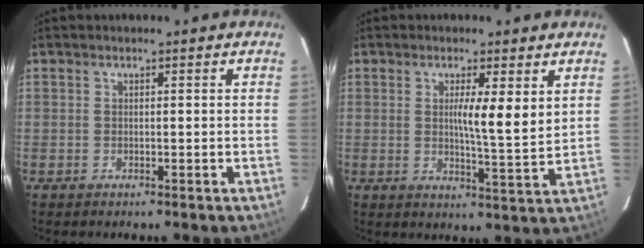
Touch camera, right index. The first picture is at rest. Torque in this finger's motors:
{"motor_torque": [0.39, 0.20, 0.20, 0.06]}